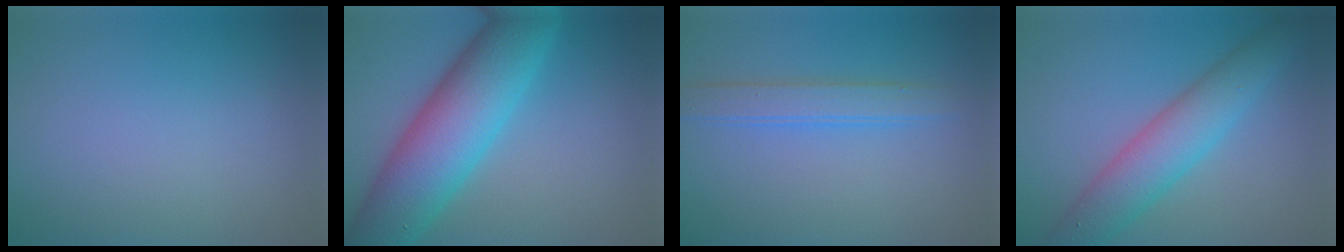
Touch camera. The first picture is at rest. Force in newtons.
{"total": 10.3, "press": 10.3, "slide": 0.2}
{"total": 2.6, "press": 2.6, "slide": 0.1}
{"total": 5.6, "press": 5.6, "slide": 0.2}